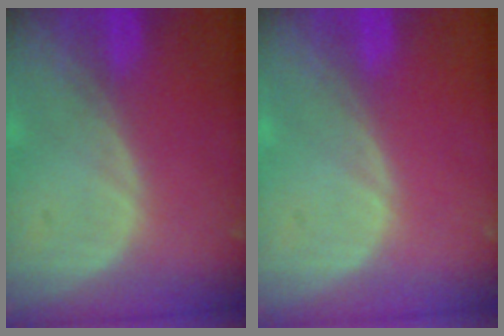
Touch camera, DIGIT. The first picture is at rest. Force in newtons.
{"total": 0.0}